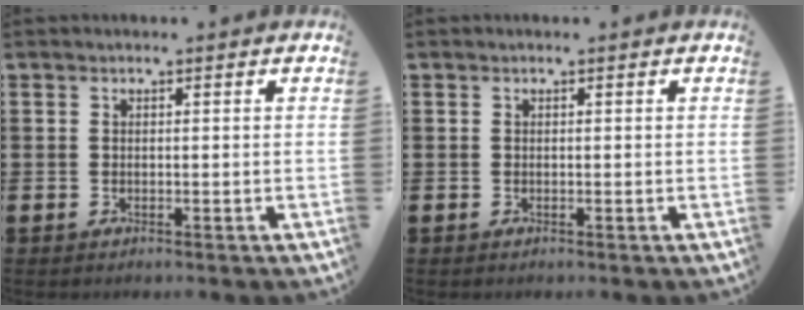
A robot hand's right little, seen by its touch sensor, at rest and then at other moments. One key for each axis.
{"total": 0.0}